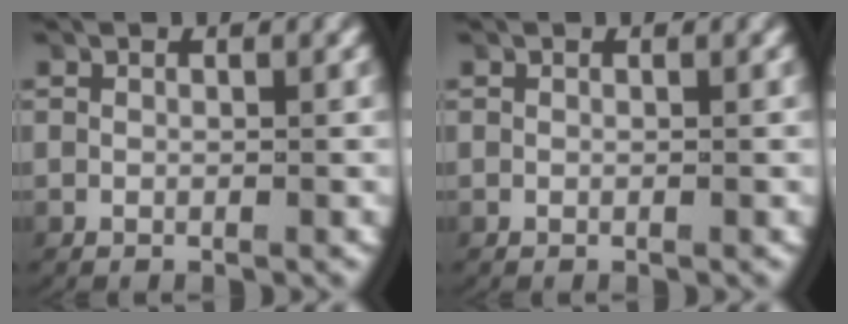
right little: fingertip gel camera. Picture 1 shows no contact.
{"total": 0.0}